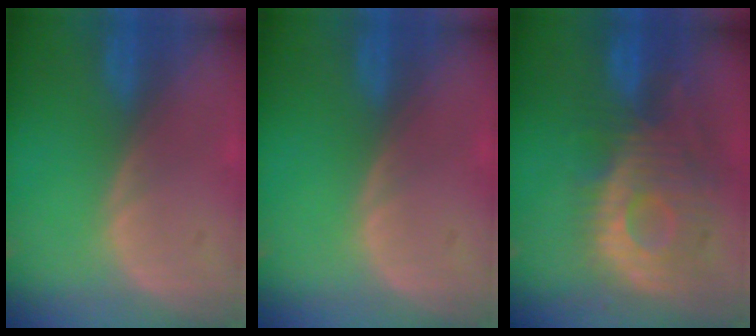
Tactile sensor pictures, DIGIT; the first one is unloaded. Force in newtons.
{"total": 0.0}
{"total": 11.6, "press": 10.5, "slide": 4.9}